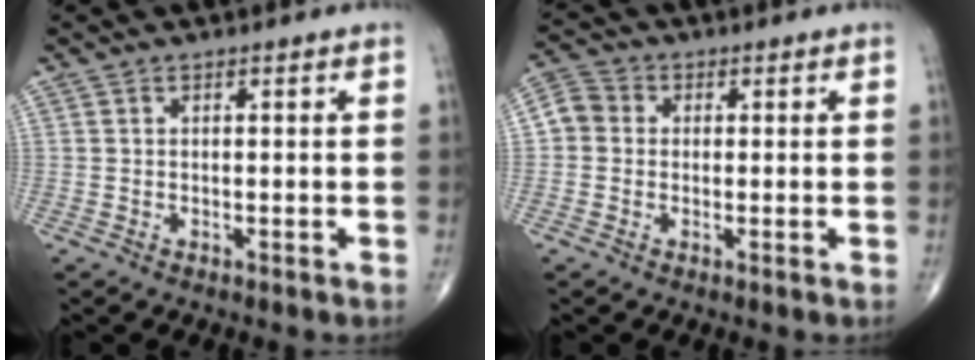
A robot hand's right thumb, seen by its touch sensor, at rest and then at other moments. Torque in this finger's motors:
{"motor_torque": [0.00, 0.02, 0.07, 0.00, 0.05]}